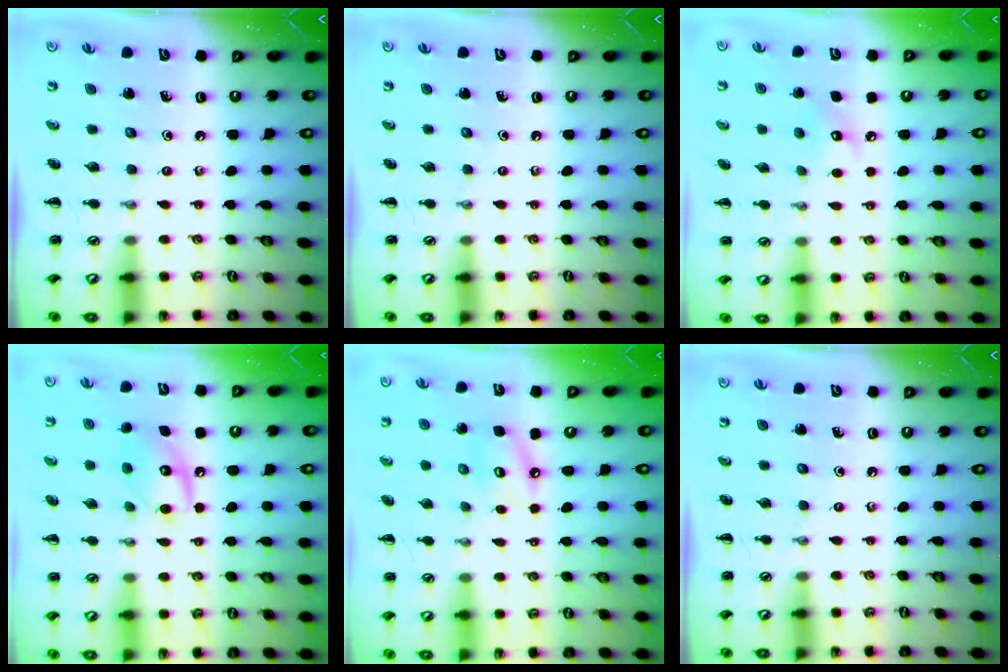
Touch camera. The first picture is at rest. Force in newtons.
{"total": 0.0}
{"total": 5.9, "press": 5.7, "slide": 1.2}
{"total": 10.3, "press": 10.3, "slide": 0.8}
{"total": 5.8, "press": 5.8, "slide": 0.7}
{"total": 0.0}